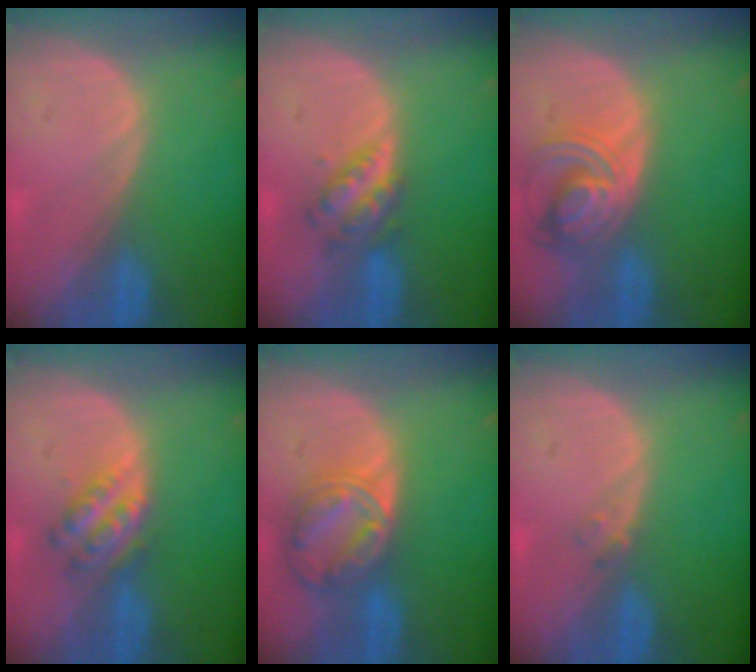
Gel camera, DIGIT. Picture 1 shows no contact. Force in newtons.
{"total": 4.6, "press": 4.6, "slide": 0.5}
{"total": 7.8, "press": 6.8, "slide": 3.7}
{"total": 5.4, "press": 4.9, "slide": 2.2}
{"total": 8.5, "press": 7.2, "slide": 4.5}
{"total": 1.0, "press": 1.0, "slide": 0.2}